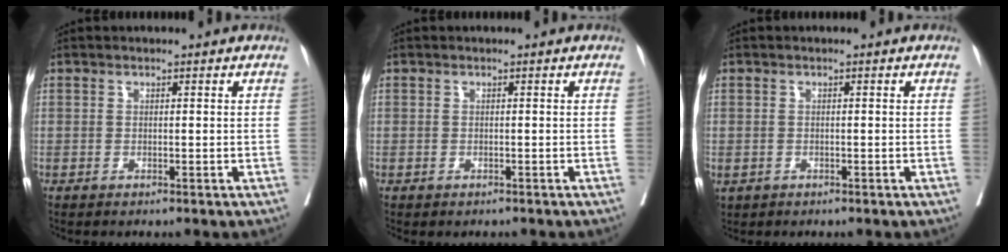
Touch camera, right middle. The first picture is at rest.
{"total": 0.6, "force": [-0.4, 0.5, 0.0], "torque": [-0.007, 0.003, -0.005]}
{"total": 1.2, "force": [-0.4, 0.9, 0.5], "torque": [-0.012, 0.002, 0.000]}